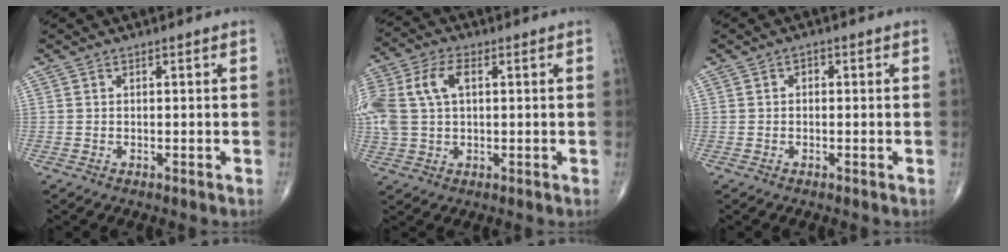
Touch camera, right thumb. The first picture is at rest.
{"total": 13.4, "force": [2.6, 8.3, 10.3], "torque": [-0.261, 0.020, 0.051]}
{"total": 1.2, "force": [0.2, 0.9, 0.8], "torque": [-0.005, 0.005, -0.002]}